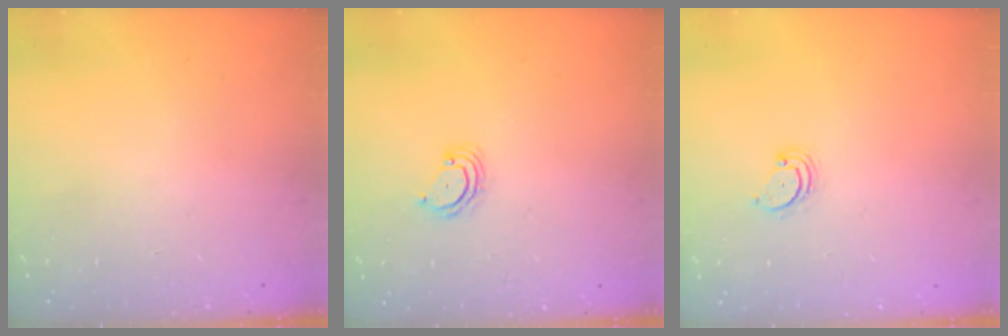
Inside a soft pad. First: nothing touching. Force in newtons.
{"total": 2.3, "press": 2.3, "slide": 0.2}
{"total": 2.6, "press": 2.5, "slide": 0.3}